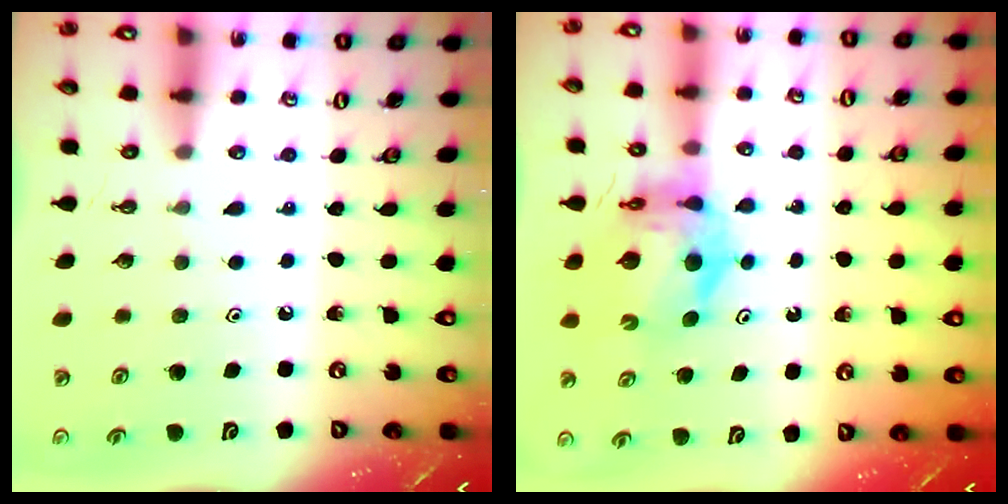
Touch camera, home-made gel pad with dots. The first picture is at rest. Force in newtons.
{"total": 9.8, "press": 9.8, "slide": 1.1}